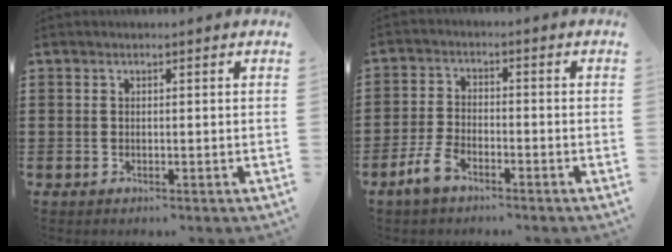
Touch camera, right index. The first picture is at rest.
{"total": 4.3, "force": [-2.9, 1.8, 2.7], "torque": [-0.074, 0.000, -0.062]}